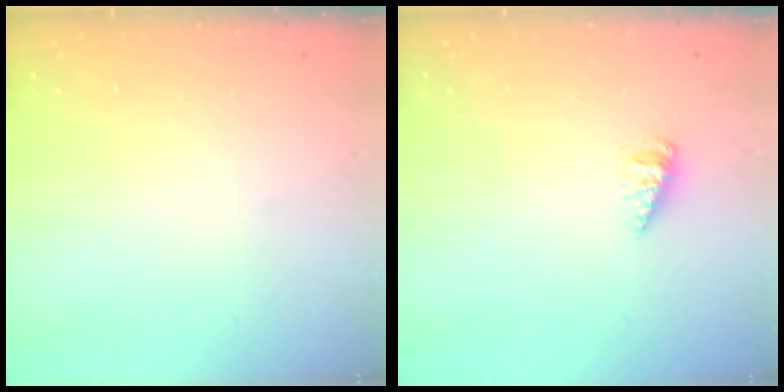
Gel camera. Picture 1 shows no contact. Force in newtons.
{"total": 2.8, "press": 2.8, "slide": 0.2}